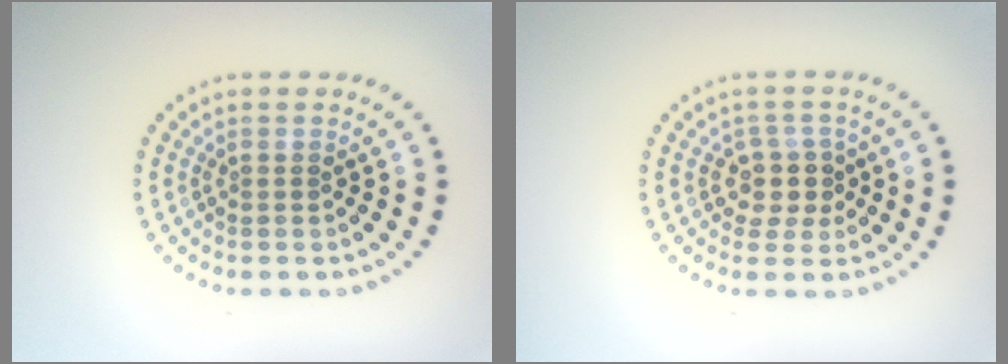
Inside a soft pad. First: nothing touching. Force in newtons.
{"total": 2.6, "press": 2.1, "slide": 1.5}